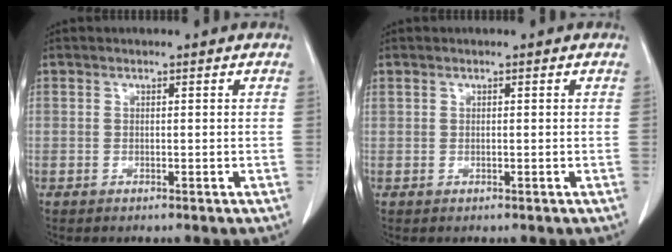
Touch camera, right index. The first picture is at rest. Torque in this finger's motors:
{"motor_torque": [0.21, 0.24, 0.17, 0.06]}